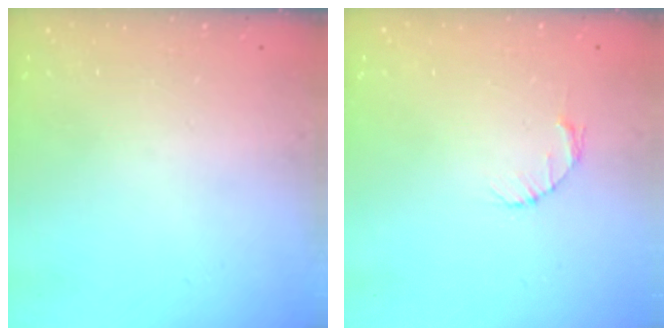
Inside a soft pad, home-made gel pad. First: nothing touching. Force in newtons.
{"total": 2.7, "press": 2.7, "slide": 0.4}